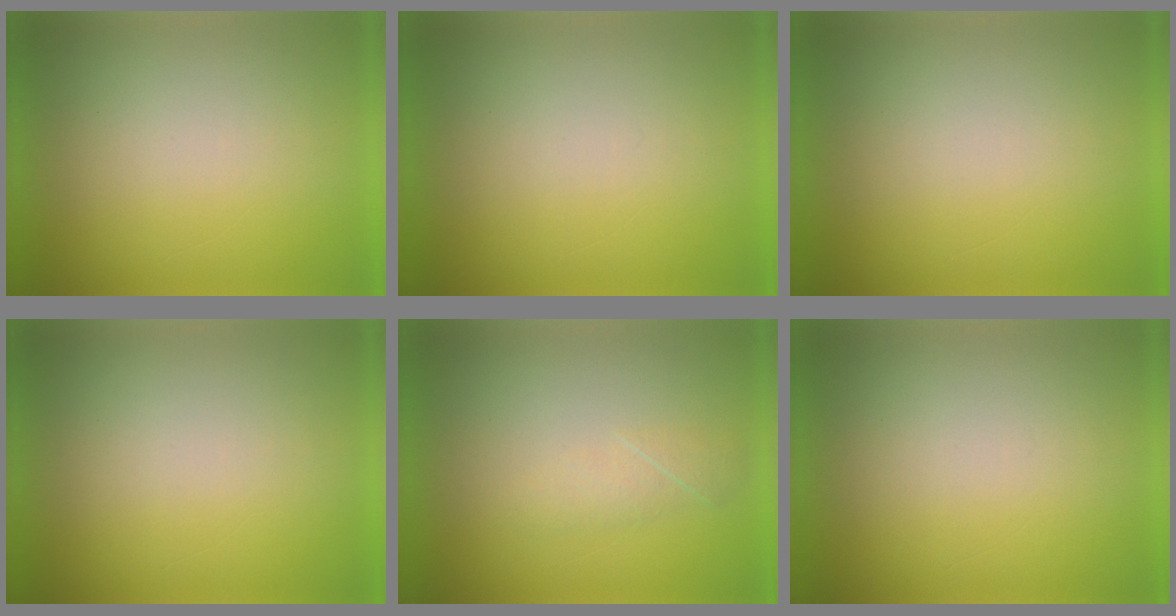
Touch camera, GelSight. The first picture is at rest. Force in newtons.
{"total": 0.0}
{"total": 0.0}
{"total": 3.0}
{"total": 2.2}
{"total": 0.0}